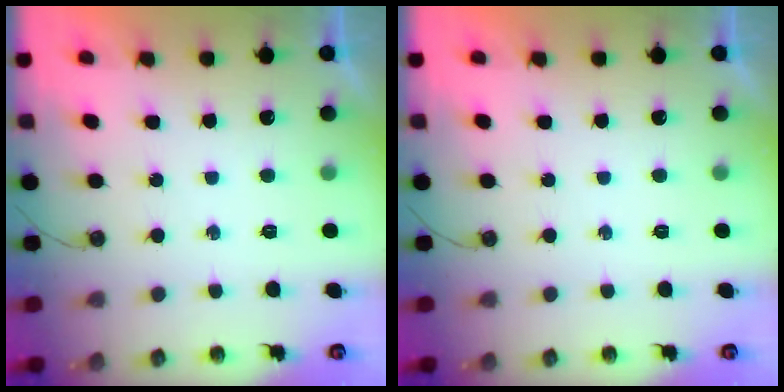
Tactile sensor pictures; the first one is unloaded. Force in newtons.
{"total": 0.0}